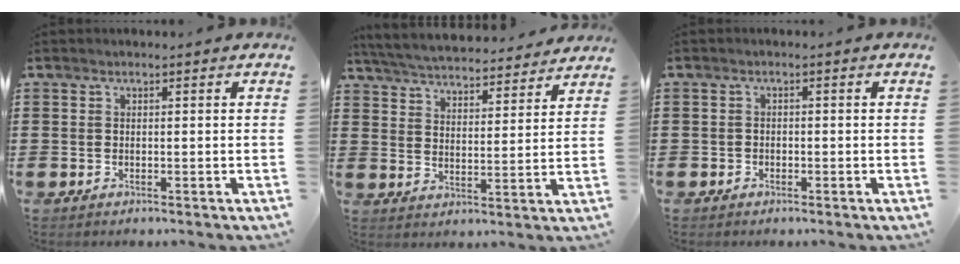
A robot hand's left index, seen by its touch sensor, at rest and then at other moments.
{"total": 5.0, "force": [5.0, -0.1, 0.5], "torque": [-0.036, -0.037, 0.082]}
{"total": 1.1, "force": [-0.9, 0.7, -0.2], "torque": [-0.001, 0.004, -0.021]}